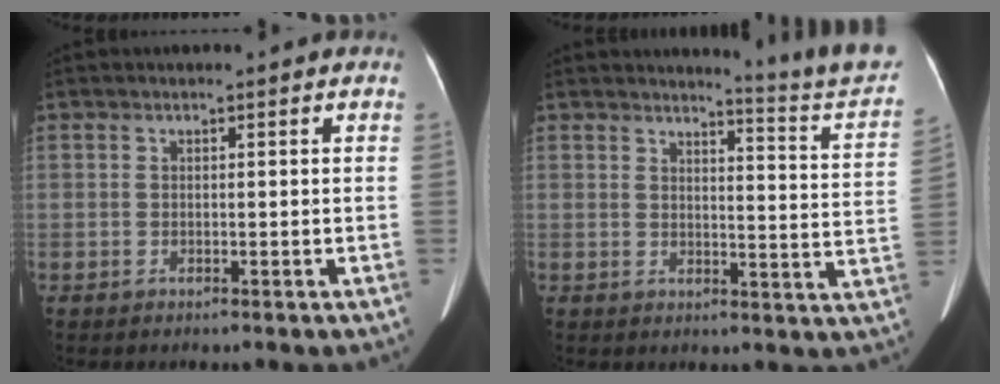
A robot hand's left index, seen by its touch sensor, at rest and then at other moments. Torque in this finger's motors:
{"motor_torque": [0.53, -1.06, 0.09, 0.08]}